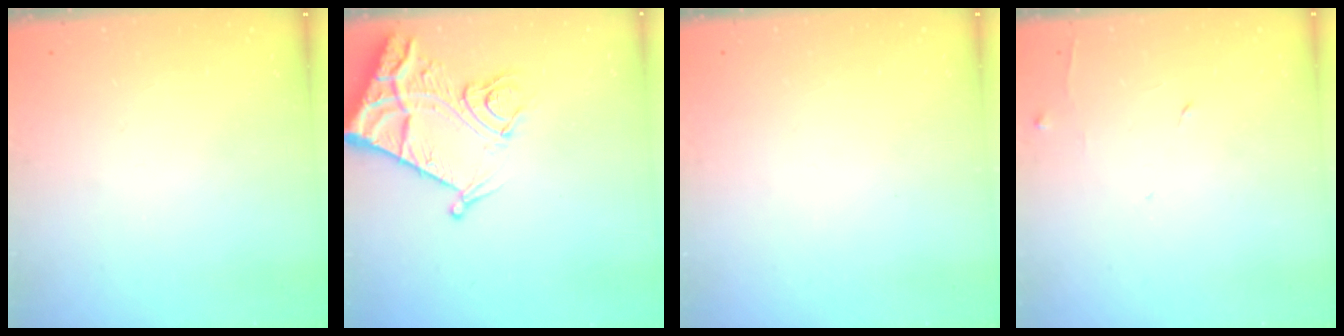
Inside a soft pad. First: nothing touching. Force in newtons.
{"total": 13.7, "press": 13.7, "slide": 1.4}
{"total": 1.5, "press": 1.5, "slide": 0.1}
{"total": 5.1, "press": 5.1, "slide": 0.8}